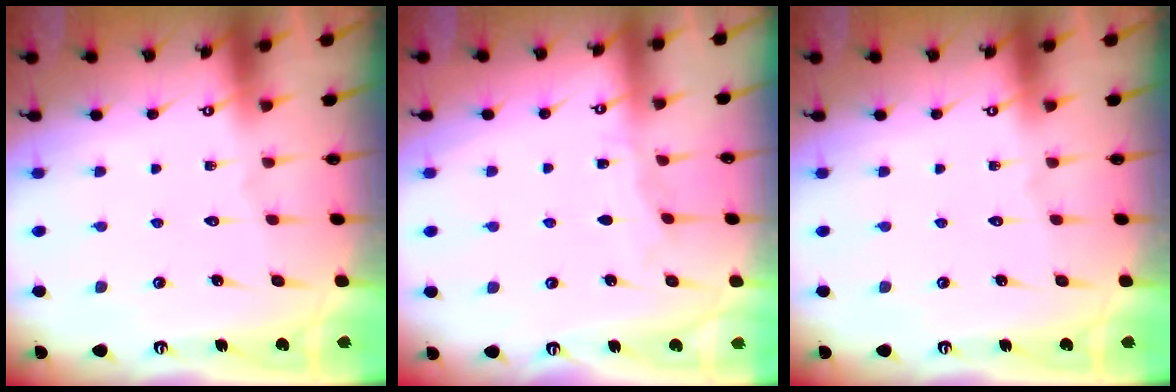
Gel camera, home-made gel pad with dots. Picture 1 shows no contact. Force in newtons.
{"total": 2.7, "press": 2.7, "slide": 0.4}
{"total": 0.0}